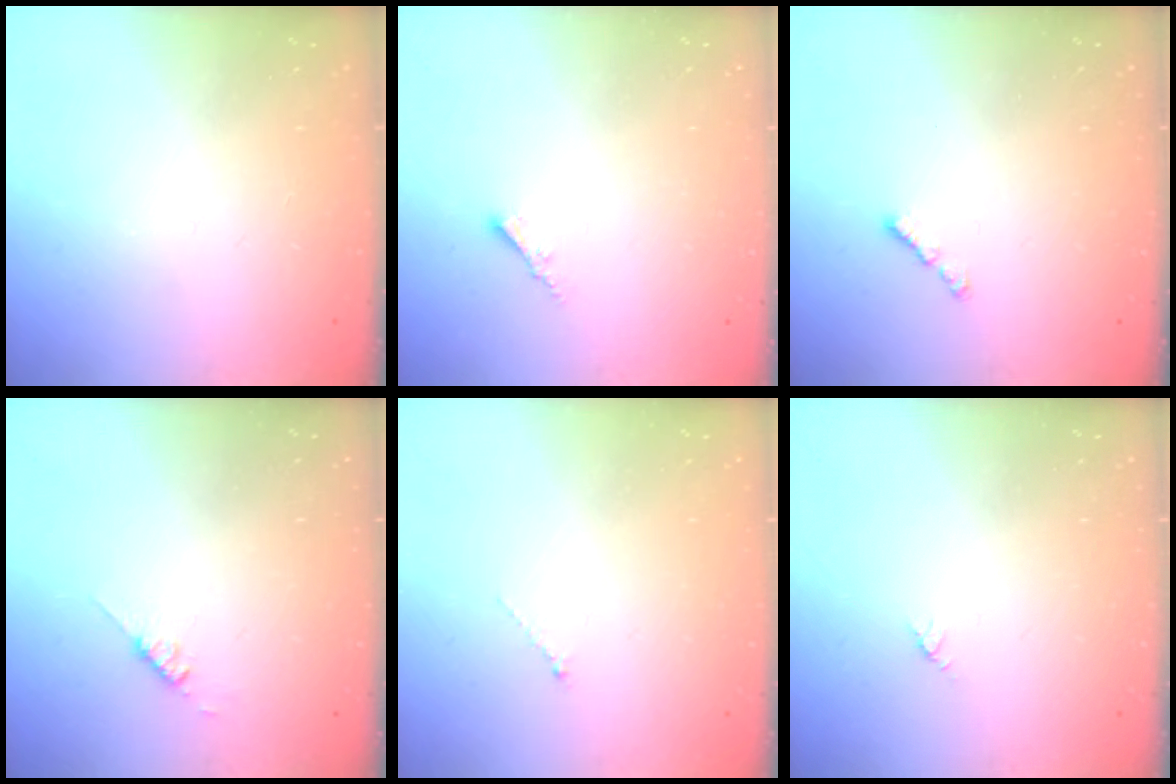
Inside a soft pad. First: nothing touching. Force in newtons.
{"total": 1.7, "press": 1.6, "slide": 0.5}
{"total": 1.0, "press": 0.9, "slide": 0.5}
{"total": 2.6, "press": 2.6, "slide": 0.3}
{"total": 0.0}
{"total": 2.9, "press": 2.9, "slide": 0.3}